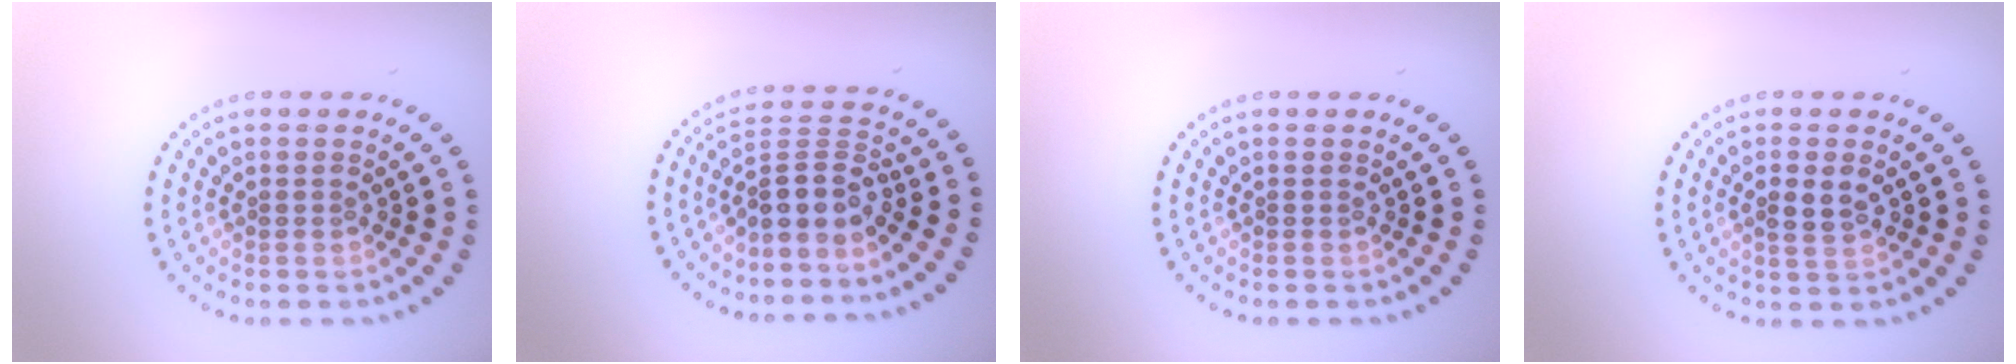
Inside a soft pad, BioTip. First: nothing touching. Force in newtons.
{"total": 3.5, "press": 2.6, "slide": 2.4}
{"total": 0.0}
{"total": 2.2, "press": 2.2, "slide": 0.3}